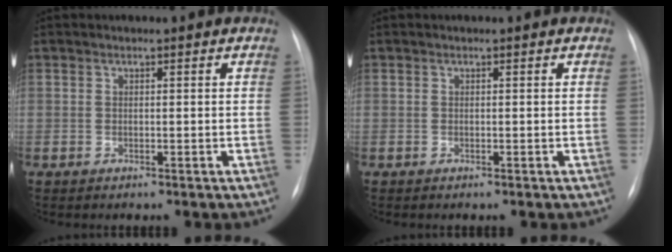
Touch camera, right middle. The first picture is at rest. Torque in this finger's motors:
{"motor_torque": [0.34, -0.38, 0.13, 0.02]}